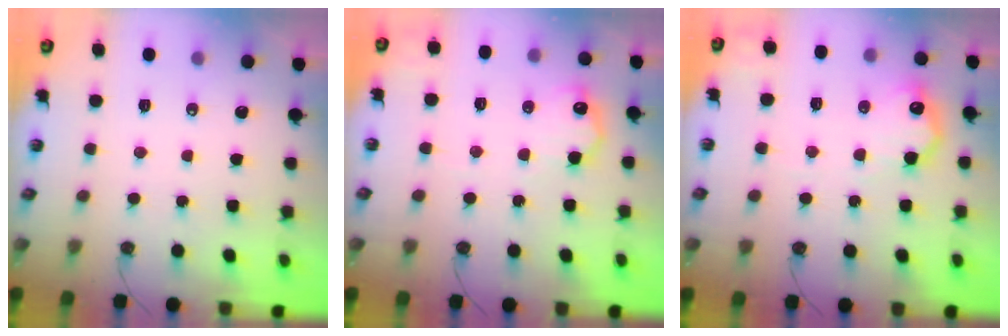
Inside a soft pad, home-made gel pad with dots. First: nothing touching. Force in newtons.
{"total": 11.3, "press": 11.3, "slide": 0.5}
{"total": 13.6, "press": 13.6, "slide": 0.8}